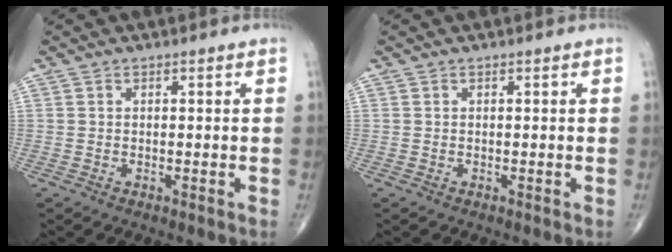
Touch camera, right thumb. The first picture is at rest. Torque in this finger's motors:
{"motor_torque": [-0.15, -0.02, 0.00, 0.00, 0.00]}